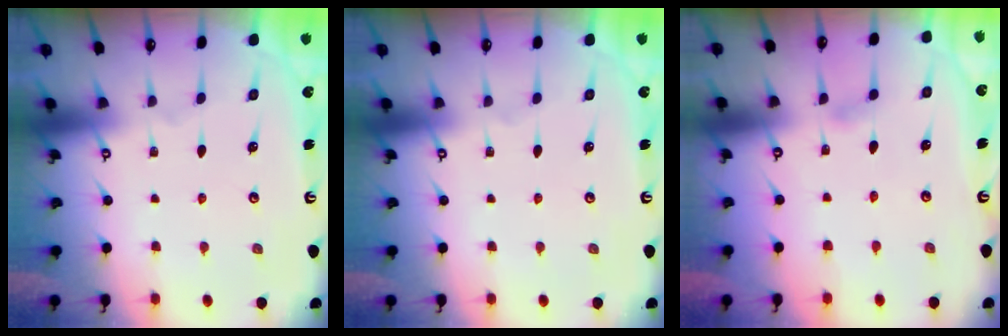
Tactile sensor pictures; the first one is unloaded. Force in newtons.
{"total": 0.0}
{"total": 2.9, "press": 2.9, "slide": 0.4}